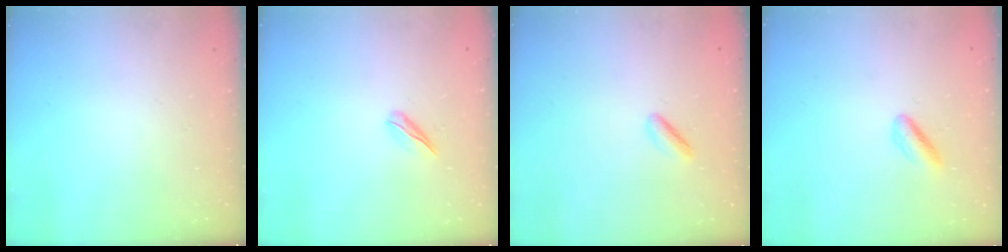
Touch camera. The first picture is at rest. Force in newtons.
{"total": 3.8, "press": 3.7, "slide": 1.0}
{"total": 1.1, "press": 0.8, "slide": 0.8}
{"total": 2.4, "press": 2.2, "slide": 1.0}